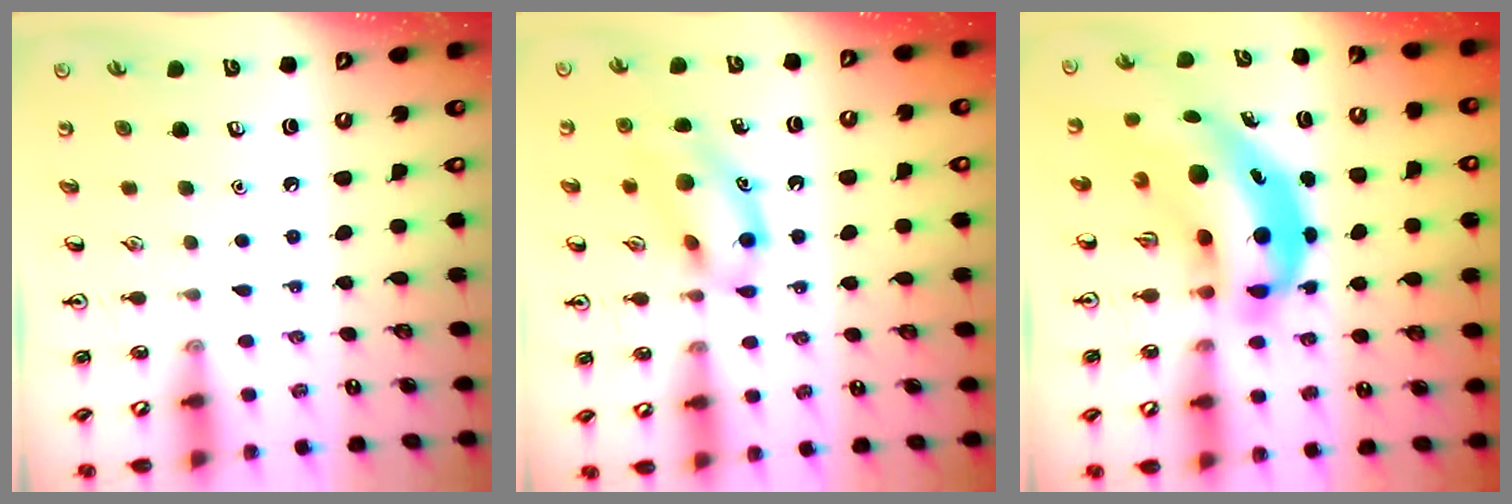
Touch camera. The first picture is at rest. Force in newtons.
{"total": 13.4, "press": 13.1, "slide": 2.8}
{"total": 12.6, "press": 12.1, "slide": 3.6}